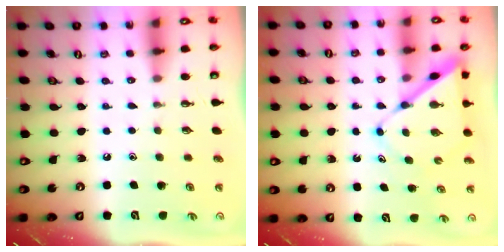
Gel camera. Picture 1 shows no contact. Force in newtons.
{"total": 8.2, "press": 8.2, "slide": 0.8}